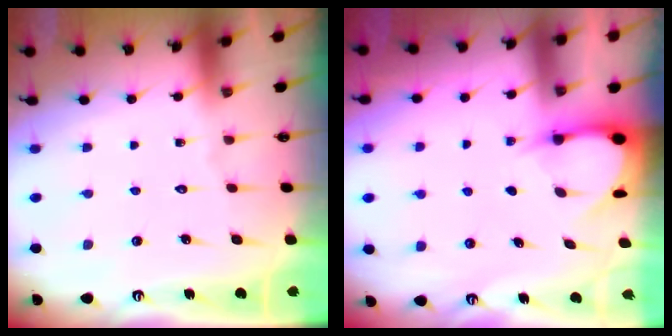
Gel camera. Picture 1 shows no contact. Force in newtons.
{"total": 3.3, "press": 3.3, "slide": 0.4}